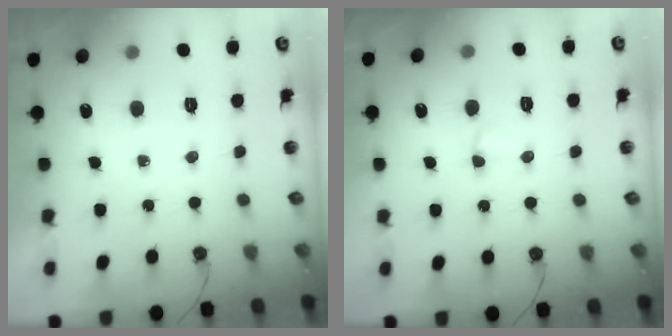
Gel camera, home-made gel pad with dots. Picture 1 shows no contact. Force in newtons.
{"total": 2.9, "press": 2.8, "slide": 0.6}